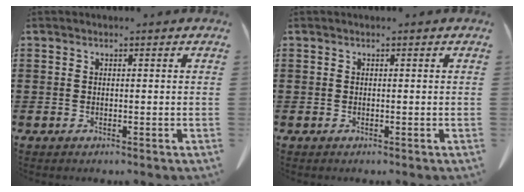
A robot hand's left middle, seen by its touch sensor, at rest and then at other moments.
{"total": 0.0}